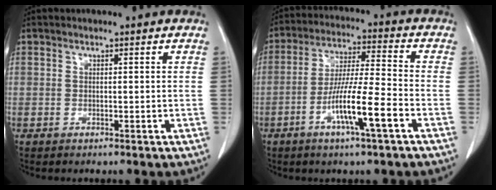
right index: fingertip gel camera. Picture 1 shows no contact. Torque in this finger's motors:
{"motor_torque": [1.40, -0.74, 0.82, 0.21]}